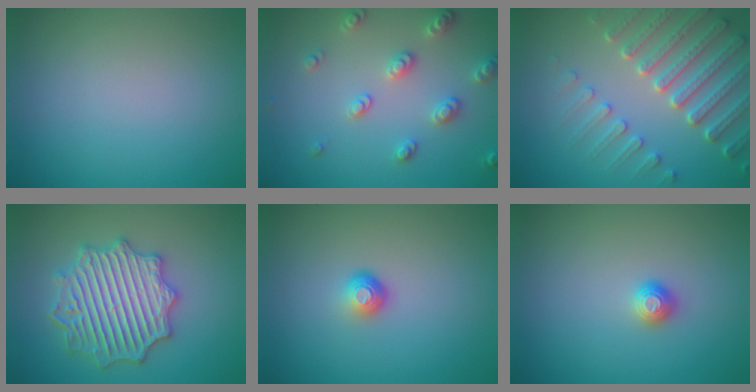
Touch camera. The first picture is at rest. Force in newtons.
{"total": 2.9, "press": 2.9, "slide": 0.5}
{"total": 6.1, "press": 5.1, "slide": 3.2}
{"total": 6.2, "press": 6.1, "slide": 1.0}
{"total": 1.6, "press": 1.0, "slide": 1.3}
{"total": 1.1, "press": 1.1, "slide": 0.1}